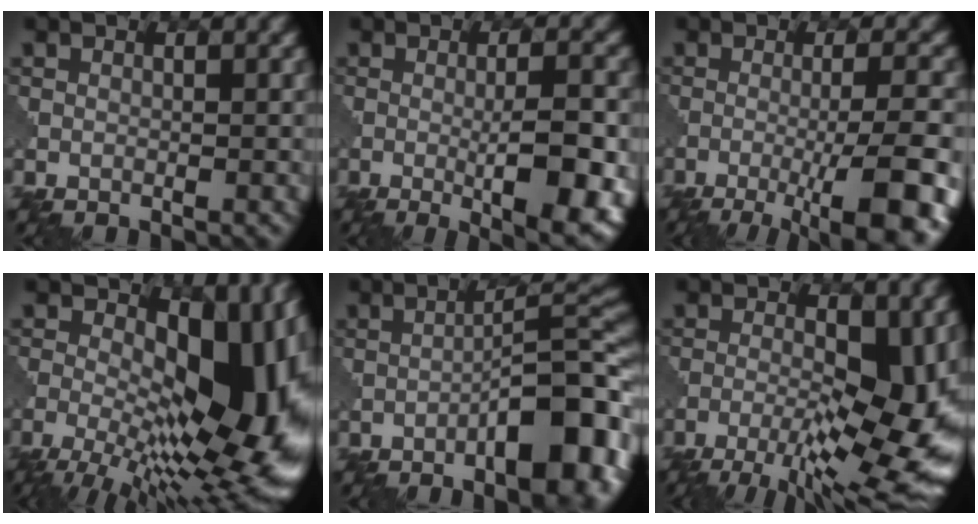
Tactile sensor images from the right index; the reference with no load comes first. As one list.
[{"total": 8.4, "force": [-1.9, 2.0, 7.9], "torque": [-0.110, -0.009, -0.020]}, {"total": 10.1, "force": [-4.5, 2.4, 8.7], "torque": [-0.113, 0.000, -0.063]}, {"total": 16.6, "force": [-1.3, 8.4, 14.3], "torque": [-0.197, 0.003, -0.020]}, {"total": 10.8, "force": [-4.6, 3.3, 9.2], "torque": [-0.120, 0.009, -0.065]}, {"total": 12.8, "force": [-4.4, 4.2, 11.3], "torque": [-0.176, -0.006, -0.067]}]